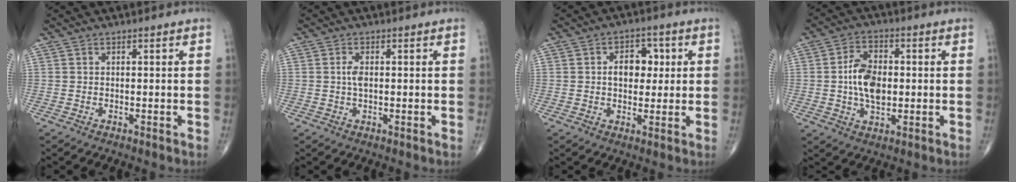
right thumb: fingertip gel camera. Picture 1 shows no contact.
{"total": 2.0, "force": [0.1, 1.0, 1.7], "torque": [-0.032, 0.000, -0.001]}
{"total": 6.8, "force": [1.0, 4.7, 4.7], "torque": [-0.038, 0.007, 0.012]}
{"total": 9.1, "force": [-0.1, 5.5, 7.3], "torque": [-0.116, 0.006, -0.005]}